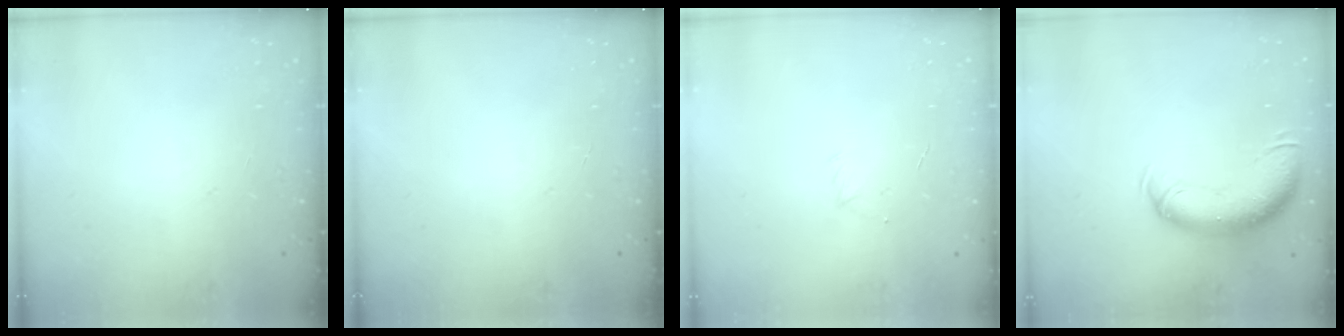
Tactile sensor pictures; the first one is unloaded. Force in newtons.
{"total": 0.0}
{"total": 2.9, "press": 2.8, "slide": 0.8}
{"total": 12.5, "press": 12.2, "slide": 3.0}